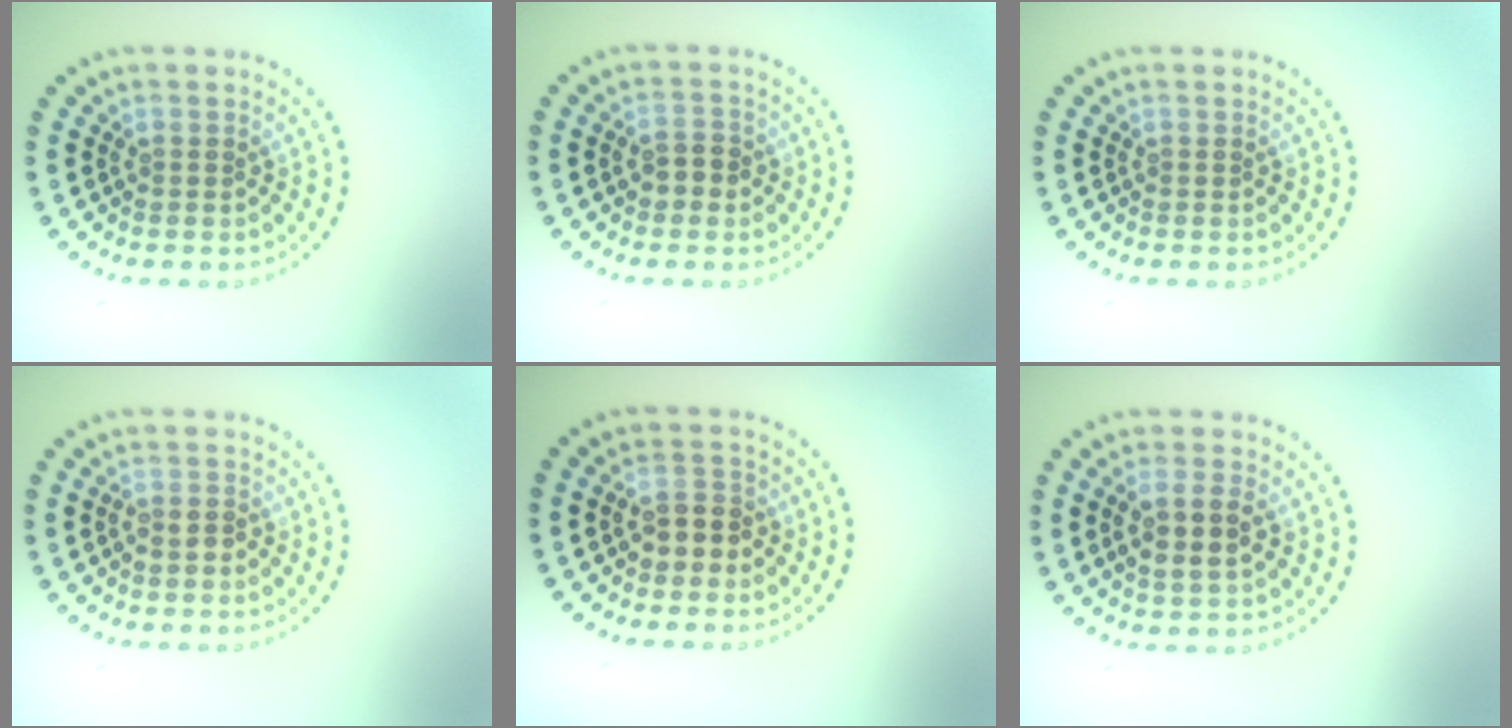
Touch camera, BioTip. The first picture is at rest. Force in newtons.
{"total": 2.0, "press": 2.0, "slide": 0.3}
{"total": 0.0}
{"total": 1.1, "press": 0.9, "slide": 0.7}
{"total": 2.4, "press": 2.4, "slide": 0.7}
{"total": 2.8, "press": 2.7, "slide": 0.8}